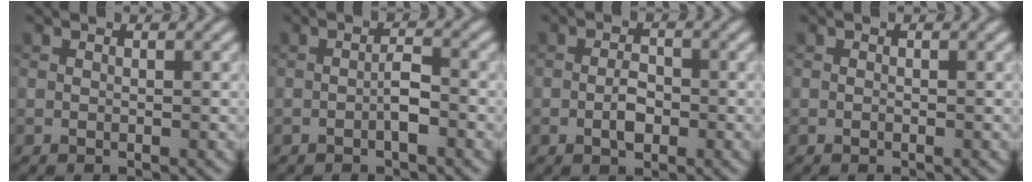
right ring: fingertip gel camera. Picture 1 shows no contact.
{"total": 1.7, "force": [-0.6, 0.4, 1.6], "torque": [-0.029, 0.003, -0.012]}
{"total": 2.3, "force": [-0.7, 1.3, 1.8], "torque": [-0.032, 0.001, -0.015]}
{"total": 0.0}